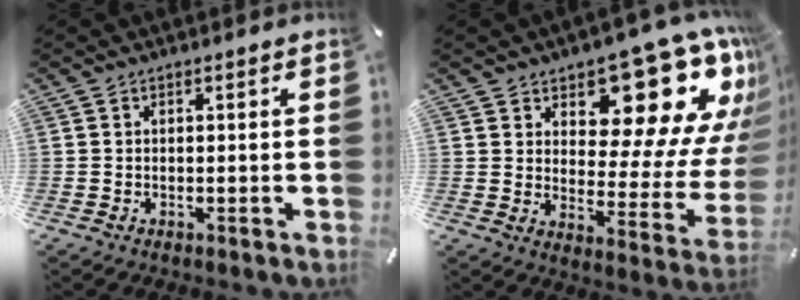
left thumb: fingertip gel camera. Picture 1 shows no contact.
{"total": 18.9, "force": [11.8, 10.0, 10.9], "torque": [-0.119, -0.107, 0.193]}